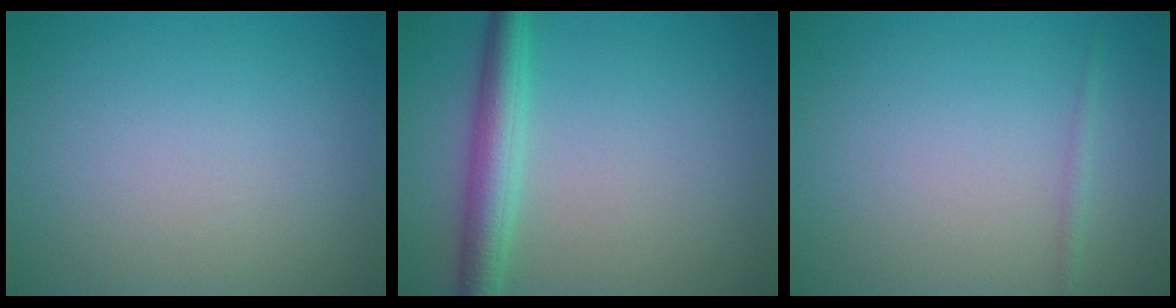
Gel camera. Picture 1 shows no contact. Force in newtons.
{"total": 3.9, "press": 3.9, "slide": 0.0}
{"total": 0.8, "press": 0.8, "slide": 0.0}